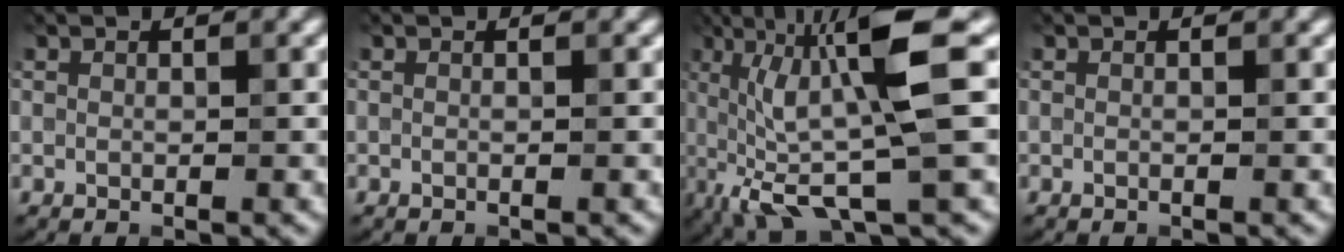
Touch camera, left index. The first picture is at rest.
{"total": 0.0}
{"total": 10.0, "force": [0.4, 2.1, 9.8], "torque": [-0.157, 0.004, 0.005]}
{"total": 0.0}